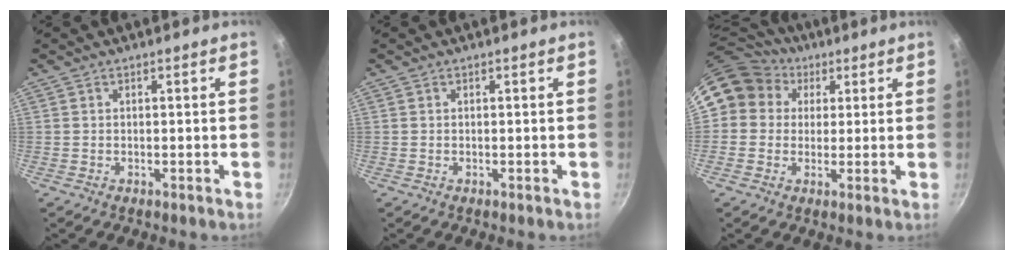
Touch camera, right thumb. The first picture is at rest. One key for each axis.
{"total": 0.0}
{"total": 11.6, "fx": 4.4, "fy": 10.1, "fz": 3.5, "tx": -0.043, "ty": 0.013, "tz": 0.062}